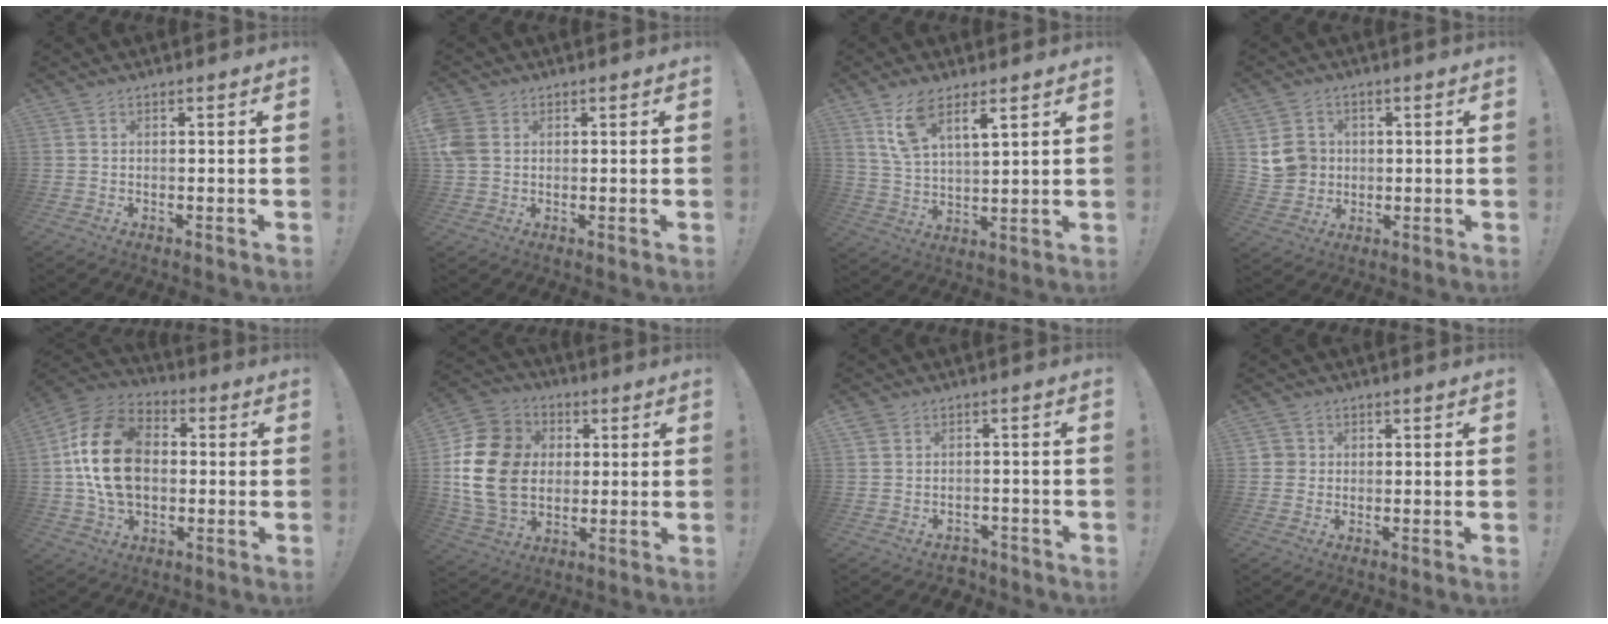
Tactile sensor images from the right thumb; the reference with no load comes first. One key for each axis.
{"total": 6.1, "fx": 1.3, "fy": 4.9, "fz": 3.5, "tx": -0.072, "ty": 0.007, "tz": 0.029}
{"total": 9.4, "fx": 6.6, "fy": 3.6, "fz": 5.7, "tx": -0.098, "ty": -0.030, "tz": 0.122}
{"total": 8.4, "fx": 1.7, "fy": 7.9, "fz": 2.6, "tx": -0.036, "ty": -0.006, "tz": 0.042}
{"total": 21.4, "fx": 1.3, "fy": 15.2, "fz": 15.0, "tx": -0.262, "ty": 0.020, "tz": 0.031}
{"total": 19.9, "fx": 1.4, "fy": 15.6, "fz": 12.2, "tx": -0.223, "ty": 0.012, "tz": 0.034}
{"total": 3.4, "fx": -0.9, "fy": 3.2, "fz": 0.7, "tx": -0.012, "ty": 0.008, "tz": -0.012}
{"total": 2.6, "fx": 0.5, "fy": 2.5, "fz": 0.4, "tx": -0.007, "ty": 0.002, "tz": 0.010}